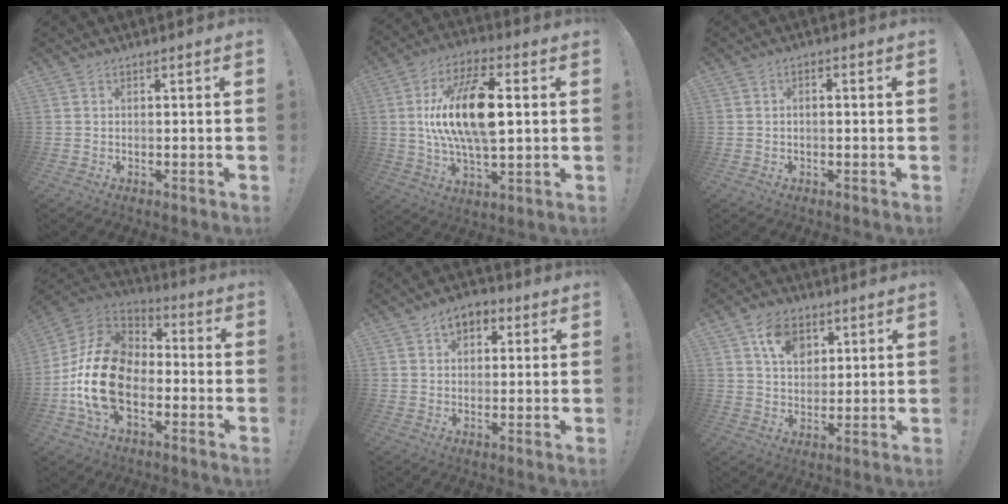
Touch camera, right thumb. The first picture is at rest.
{"total": 19.8, "force": [2.4, 9.8, 17.0], "torque": [-0.307, 0.001, 0.036]}
{"total": 1.6, "force": [-0.7, 0.7, 1.2], "torque": [-0.021, 0.007, -0.013]}
{"total": 21.7, "force": [-5.4, 14.0, 15.6], "torque": [-0.299, 0.045, -0.080]}
{"total": 6.0, "force": [2.4, 4.4, 3.4], "torque": [-0.043, 0.000, 0.042]}
{"total": 10.8, "force": [5.3, 7.7, 5.5], "torque": [-0.083, -0.015, 0.099]}